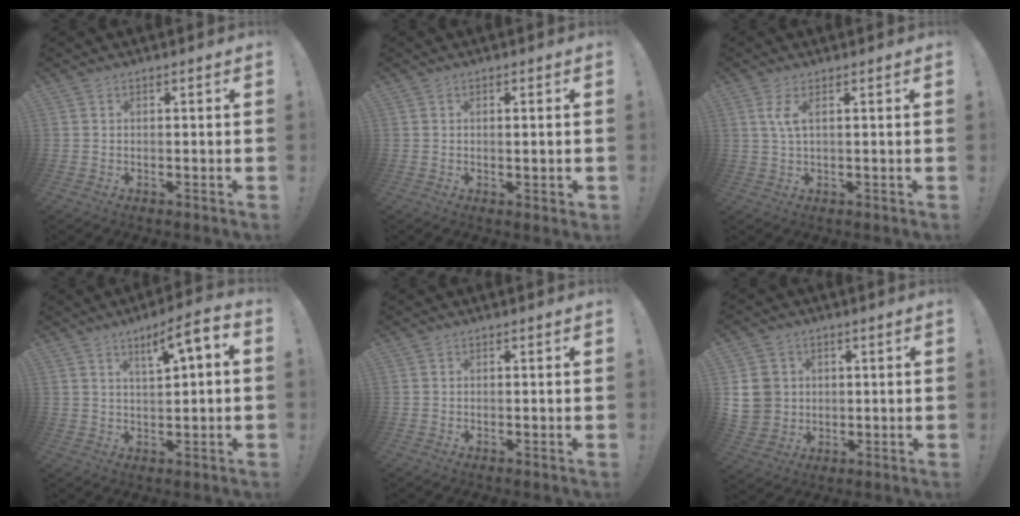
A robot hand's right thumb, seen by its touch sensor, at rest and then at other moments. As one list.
[{"total": 1.7, "force": [0.4, 0.4, 1.6], "torque": [-0.021, -0.003, 0.006]}, {"total": 3.6, "force": [1.2, 0.8, 3.3], "torque": [-0.059, -0.005, 0.020]}, {"total": 7.5, "force": [3.0, 1.2, 6.7], "torque": [-0.091, -0.018, 0.042]}, {"total": 0.0}, {"total": 9.4, "force": [1.8, 8.6, 3.4], "torque": [-0.060, -0.009, 0.038]}]